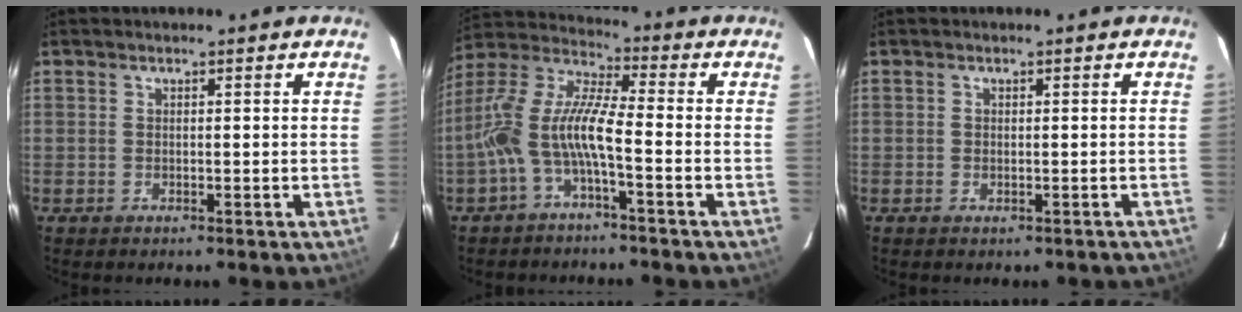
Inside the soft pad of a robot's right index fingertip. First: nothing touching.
{"total": 10.5, "force": [-3.4, 1.8, 9.8], "torque": [-0.215, 0.014, -0.070]}
{"total": 1.4, "force": [-0.8, 1.1, 0.5], "torque": [-0.007, 0.001, -0.007]}